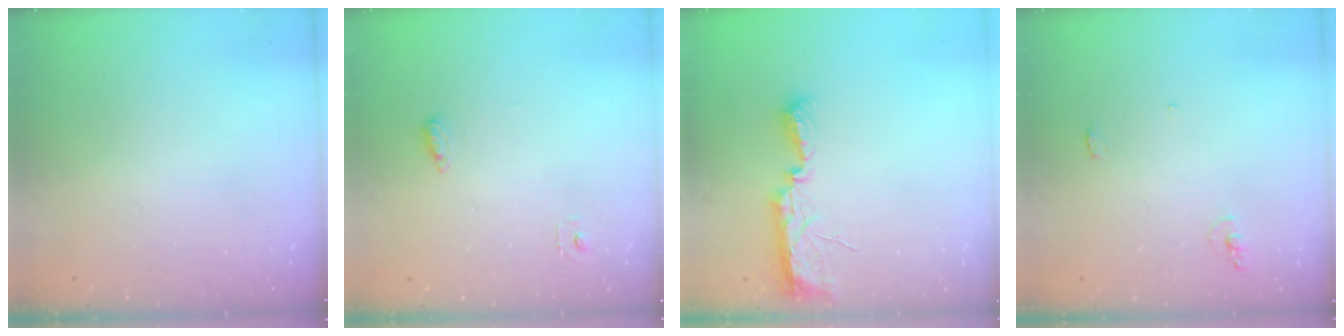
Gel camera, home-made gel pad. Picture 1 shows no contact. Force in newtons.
{"total": 5.4, "press": 5.3, "slide": 1.2}
{"total": 7.9, "press": 7.8, "slide": 0.8}
{"total": 5.0, "press": 4.8, "slide": 1.5}